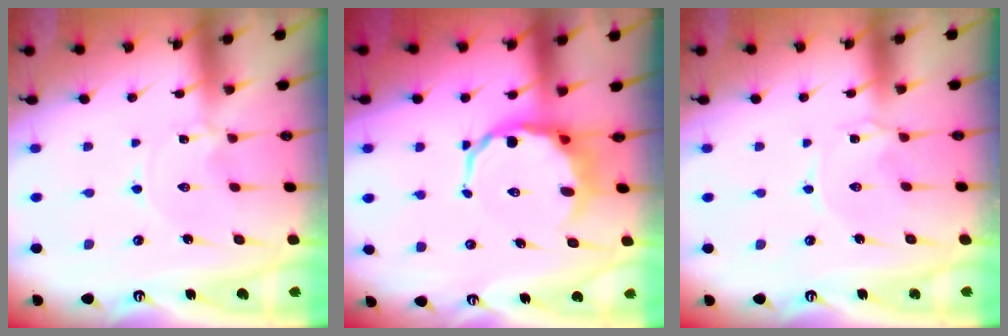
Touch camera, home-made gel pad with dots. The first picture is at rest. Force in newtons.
{"total": 8.2, "press": 7.8, "slide": 2.3}
{"total": 0.8, "press": 0.8, "slide": 0.2}